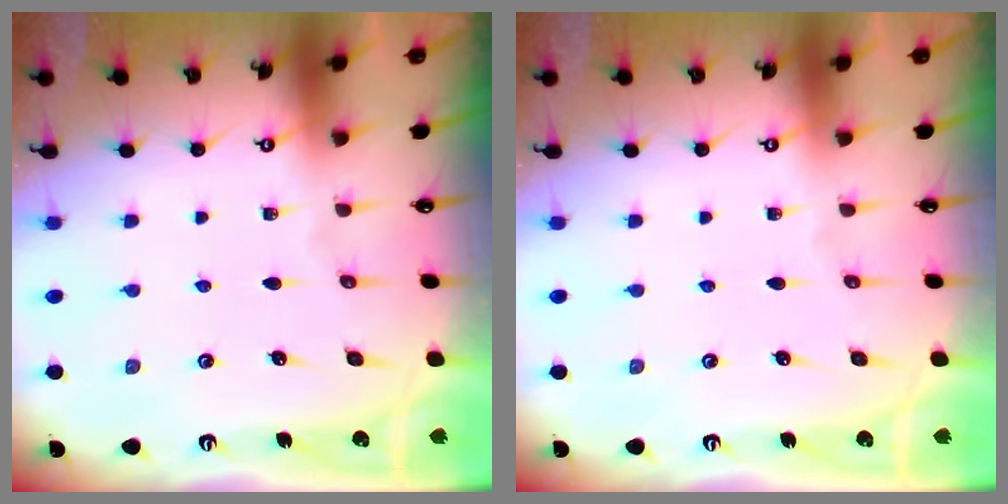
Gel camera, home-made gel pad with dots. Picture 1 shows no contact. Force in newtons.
{"total": 0.0}